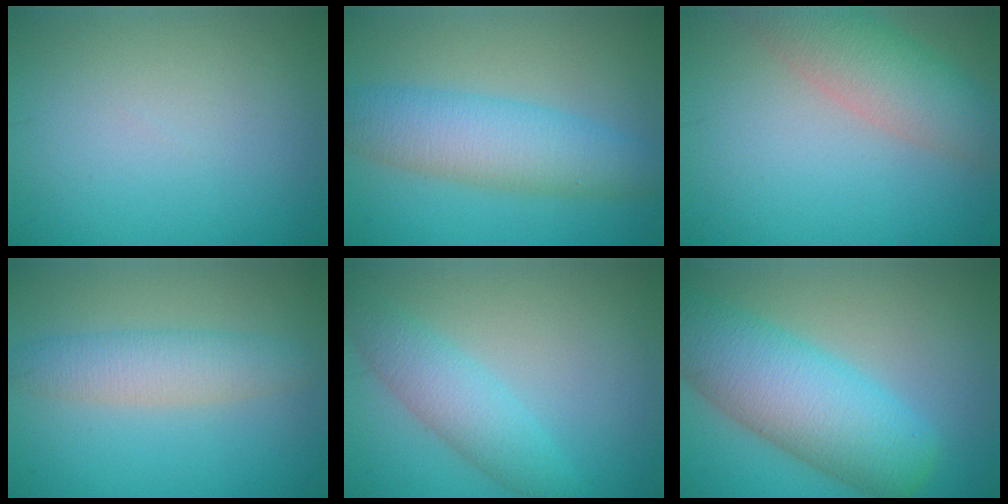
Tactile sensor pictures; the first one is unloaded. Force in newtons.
{"total": 5.9, "press": 5.9, "slide": 0.1}
{"total": 5.5, "press": 5.5, "slide": 0.3}
{"total": 3.7, "press": 3.7, "slide": 0.1}
{"total": 3.7, "press": 3.7, "slide": 0.2}
{"total": 9.0, "press": 9.0, "slide": 0.4}